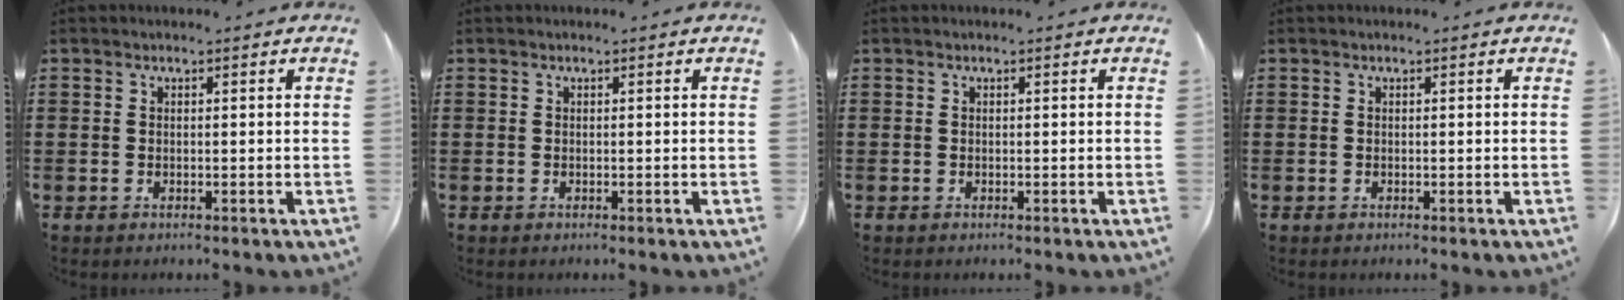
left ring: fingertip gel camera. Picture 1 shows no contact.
{"total": 0.0}
{"total": 0.0}
{"total": 0.0}